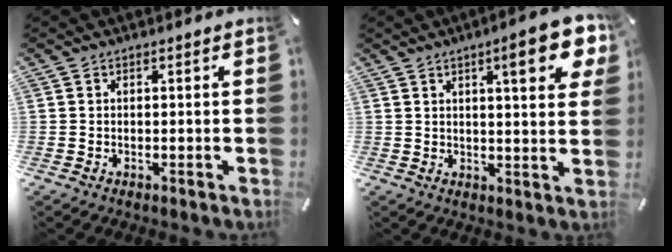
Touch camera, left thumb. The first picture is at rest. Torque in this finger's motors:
{"motor_torque": [2.54, 2.43, 1.18, -1.21, 0.26]}